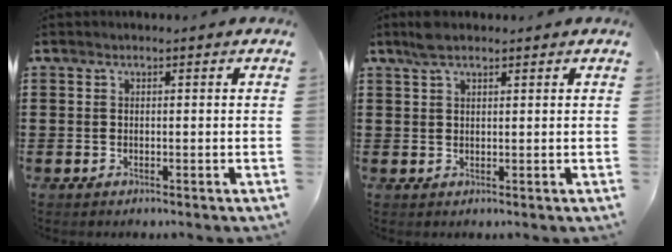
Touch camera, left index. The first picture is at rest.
{"total": 2.9, "force": [2.1, 0.9, 1.7], "torque": [-0.037, 0.004, 0.039]}